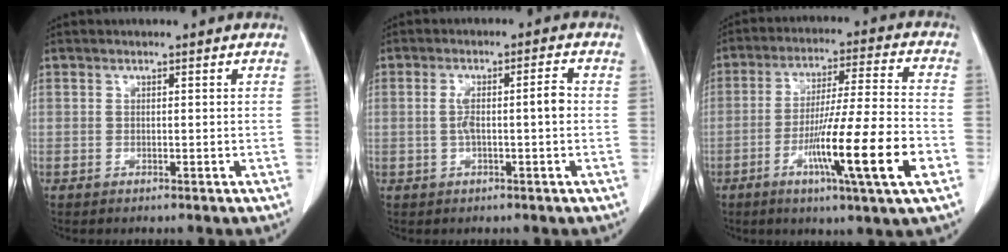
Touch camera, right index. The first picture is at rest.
{"total": 4.9, "force": [-0.2, 0.6, 4.9], "torque": [-0.092, 0.015, -0.001]}
{"total": 16.4, "force": [-6.0, -0.5, 15.2], "torque": [-0.259, -0.017, -0.100]}